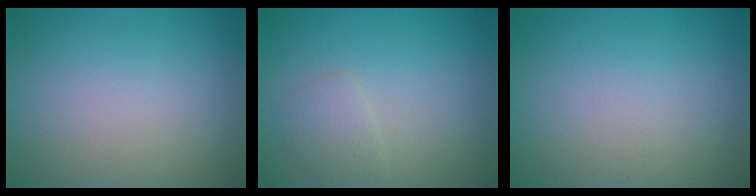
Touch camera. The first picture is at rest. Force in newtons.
{"total": 1.5, "press": 1.5, "slide": 0.1}
{"total": 0.0}